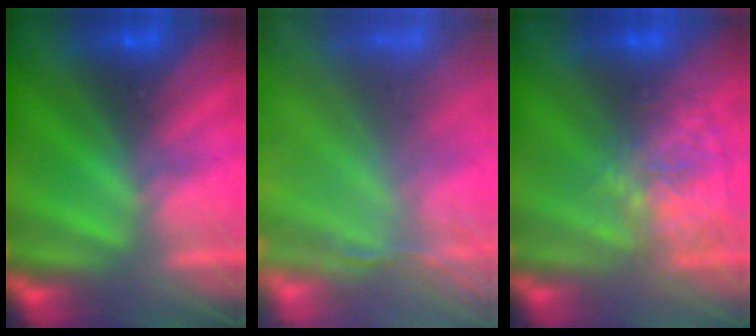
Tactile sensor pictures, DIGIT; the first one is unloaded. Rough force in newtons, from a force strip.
{"total": 10.9}
{"total": 3.7}